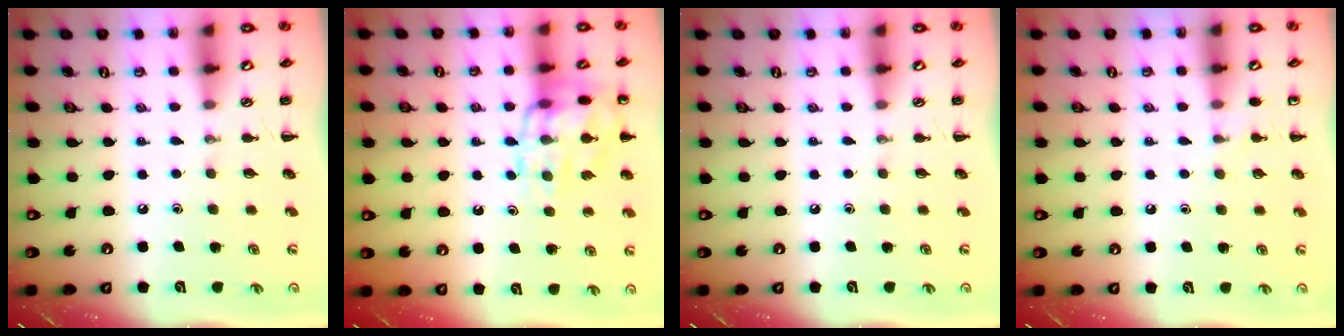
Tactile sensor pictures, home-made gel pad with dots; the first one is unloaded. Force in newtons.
{"total": 13.8, "press": 13.7, "slide": 1.5}
{"total": 0.0}
{"total": 5.0, "press": 4.8, "slide": 1.5}